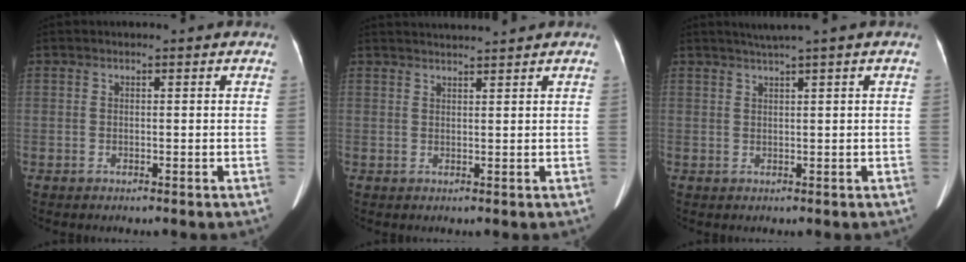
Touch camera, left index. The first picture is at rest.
{"total": 4.0, "force": [3.8, -0.9, 0.7], "torque": [-0.010, 0.017, 0.059]}
{"total": 2.4, "force": [1.8, -0.9, 1.4], "torque": [-0.028, 0.001, 0.037]}